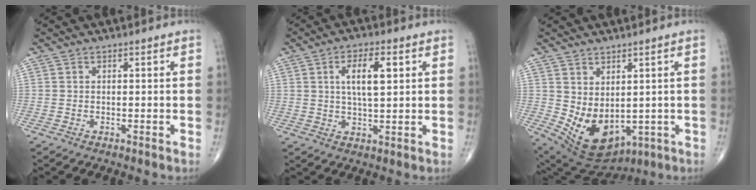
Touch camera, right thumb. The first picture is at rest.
{"total": 7.6, "force": [2.2, 2.7, 6.7], "torque": [-0.112, -0.004, 0.039]}
{"total": 11.4, "force": [0.1, 7.0, 9.0], "torque": [-0.141, -0.018, 0.038]}